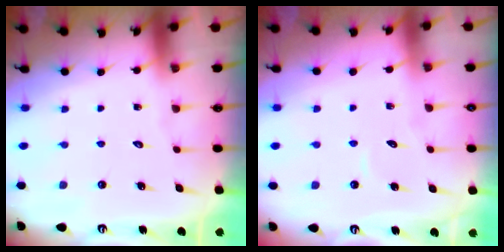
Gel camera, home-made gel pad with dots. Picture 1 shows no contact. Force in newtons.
{"total": 3.0, "press": 3.0, "slide": 0.3}